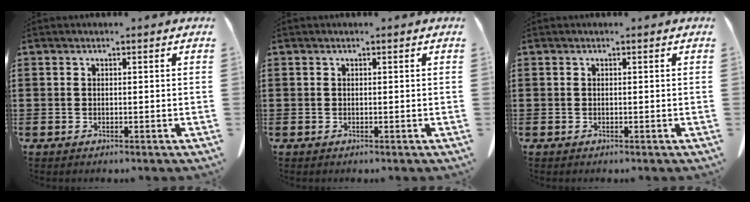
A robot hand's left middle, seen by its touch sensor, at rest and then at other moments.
{"total": 0.0}
{"total": 0.0}